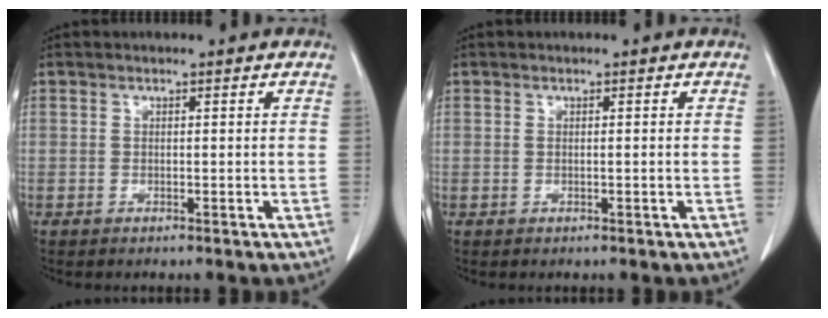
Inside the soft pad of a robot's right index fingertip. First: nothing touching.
{"total": 0.6, "force": [-0.1, 0.3, 0.5], "torque": [-0.017, 0.003, 0.002]}